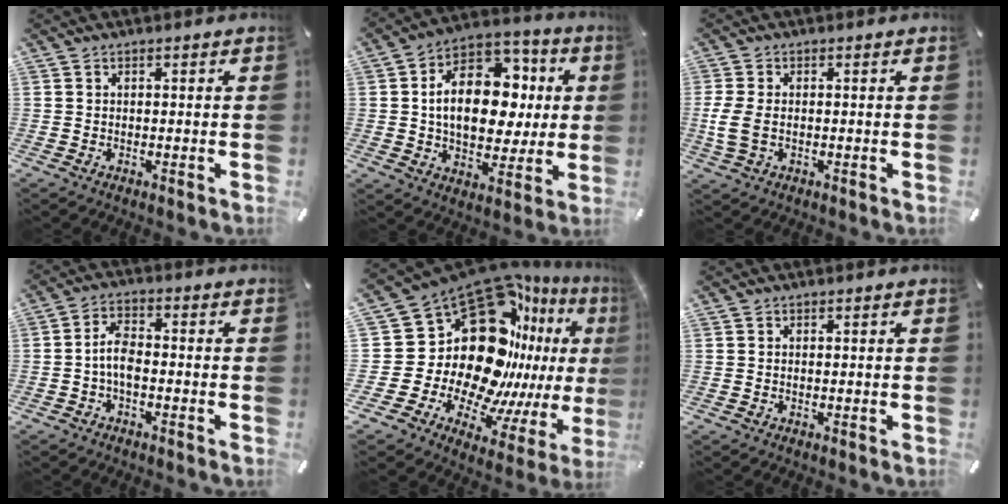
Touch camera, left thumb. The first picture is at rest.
{"total": 18.1, "force": [1.5, 12.7, 12.8], "torque": [-0.205, -0.002, 0.028]}
{"total": 5.5, "force": [-0.5, 3.3, 4.4], "torque": [-0.103, -0.001, -0.010]}
{"total": 5.6, "force": [-1.7, 2.8, 4.6], "torque": [-0.099, 0.008, -0.035]}
{"total": 31.0, "force": [8.8, 20.6, 21.5], "torque": [-0.350, -0.141, 0.201]}
{"total": 0.0}